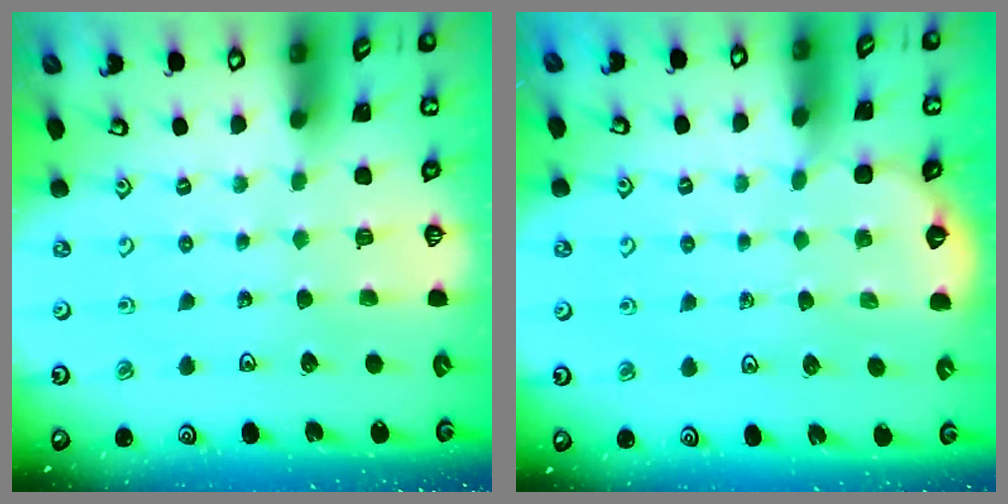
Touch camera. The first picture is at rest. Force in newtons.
{"total": 3.1, "press": 3.1, "slide": 0.2}